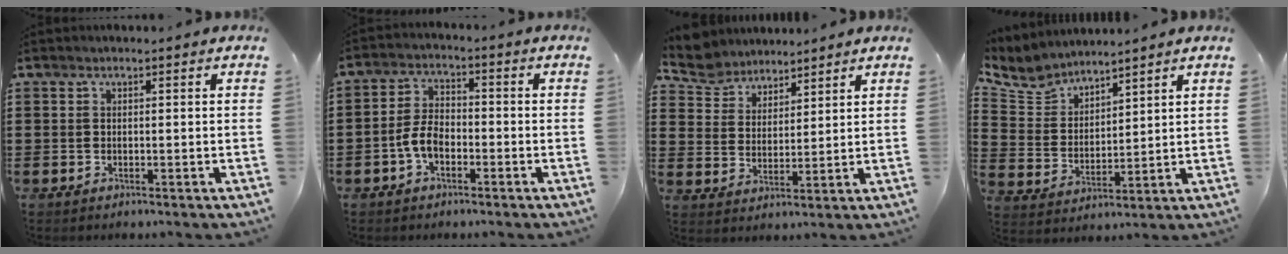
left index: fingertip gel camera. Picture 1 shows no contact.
{"total": 4.9, "force": [-2.0, 2.7, 3.6], "torque": [-0.091, 0.001, -0.044]}
{"total": 5.7, "force": [5.4, 1.9, -0.1], "torque": [-0.030, -0.021, 0.100]}
{"total": 6.0, "force": [5.6, 2.0, 0.9], "torque": [-0.050, -0.027, 0.101]}